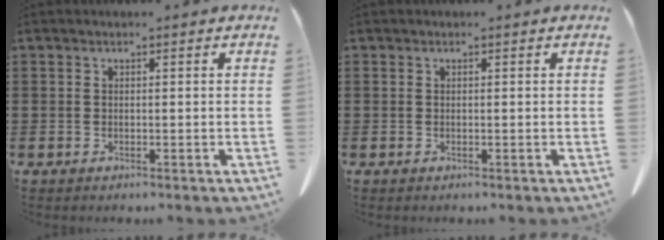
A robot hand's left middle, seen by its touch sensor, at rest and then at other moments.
{"total": 0.0}